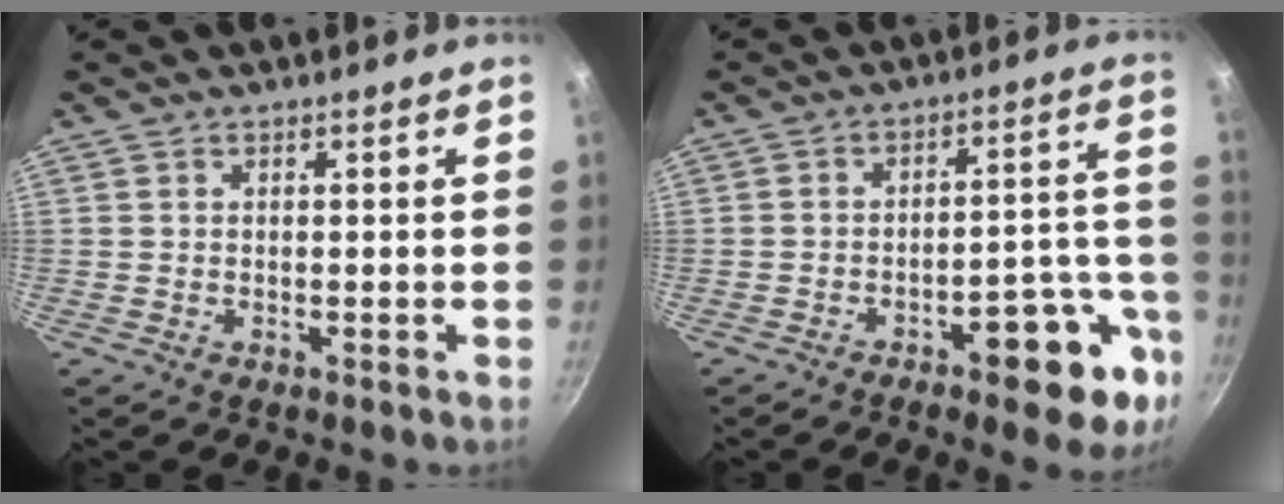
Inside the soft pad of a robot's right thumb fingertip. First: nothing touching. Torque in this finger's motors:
{"motor_torque": [1.76, 0.93, 1.20, -0.93, 0.07]}